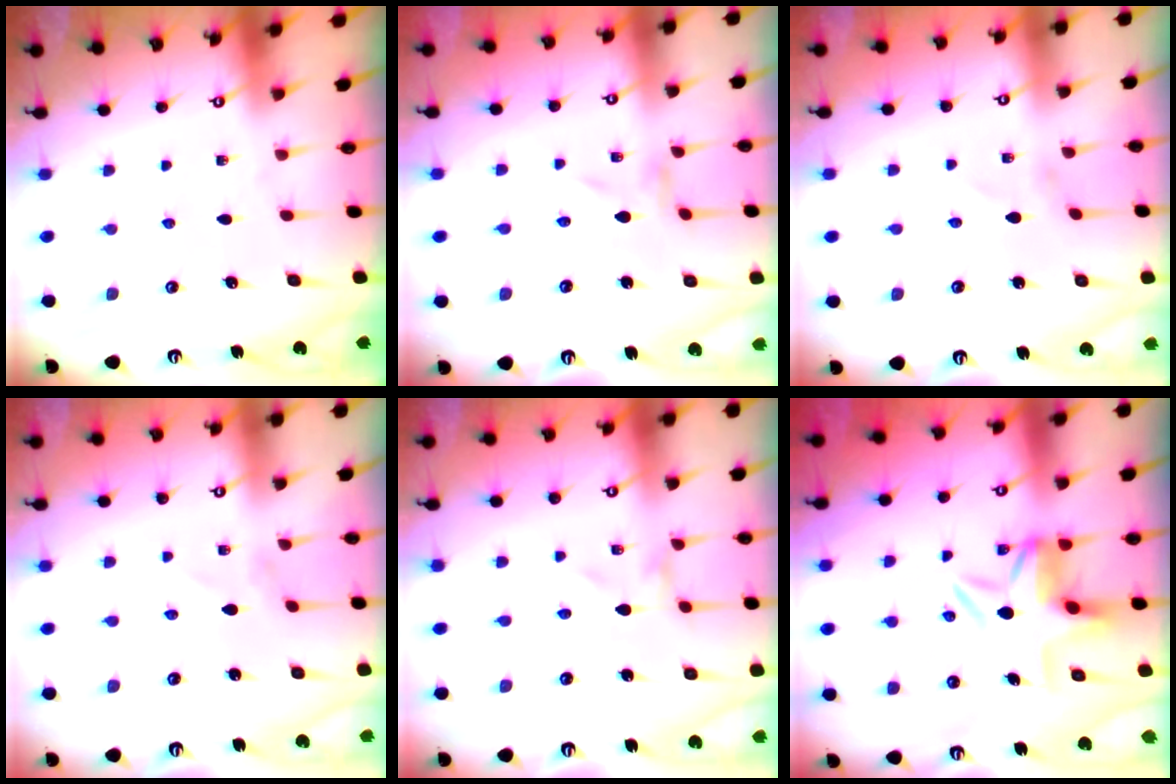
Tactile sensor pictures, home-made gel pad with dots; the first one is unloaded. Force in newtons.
{"total": 0.0}
{"total": 1.0, "press": 1.0, "slide": 0.0}
{"total": 1.0, "press": 1.0, "slide": 0.1}
{"total": 0.0}
{"total": 6.2, "press": 5.7, "slide": 2.5}